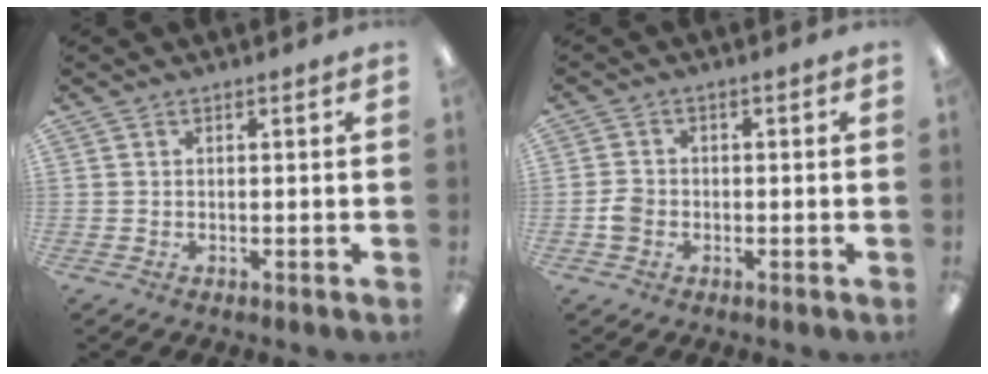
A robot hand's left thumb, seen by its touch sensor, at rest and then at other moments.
{"total": 3.3, "force": [-1.1, 2.7, 1.6], "torque": [-0.026, 0.009, -0.022]}